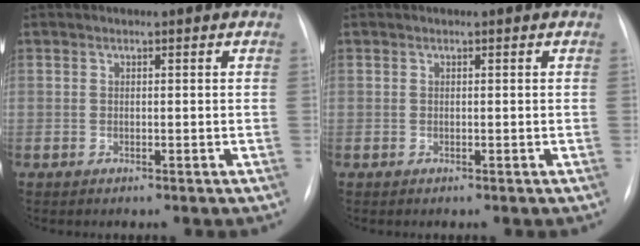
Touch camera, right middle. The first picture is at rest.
{"total": 0.0}